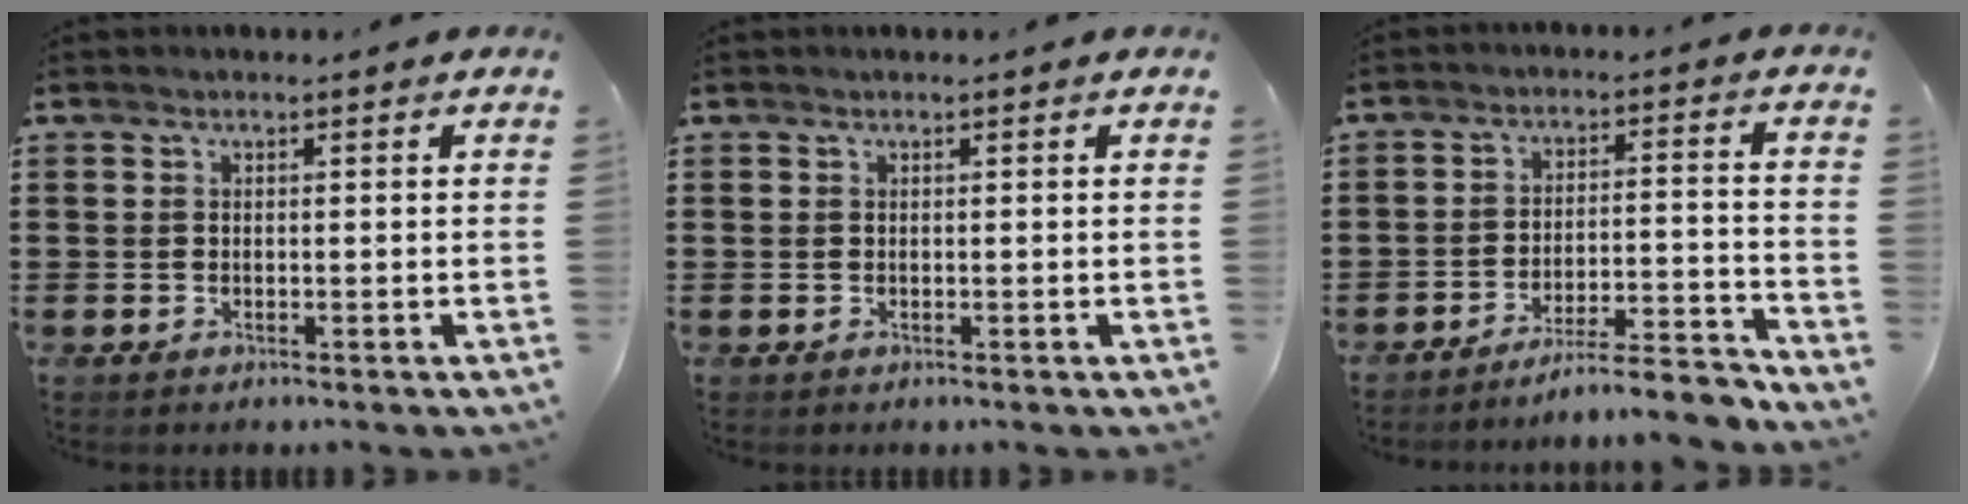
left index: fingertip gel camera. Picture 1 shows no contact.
{"total": 0.0}
{"total": 6.5, "force": [-6.0, -0.1, 2.4], "torque": [-0.033, 0.001, -0.112]}